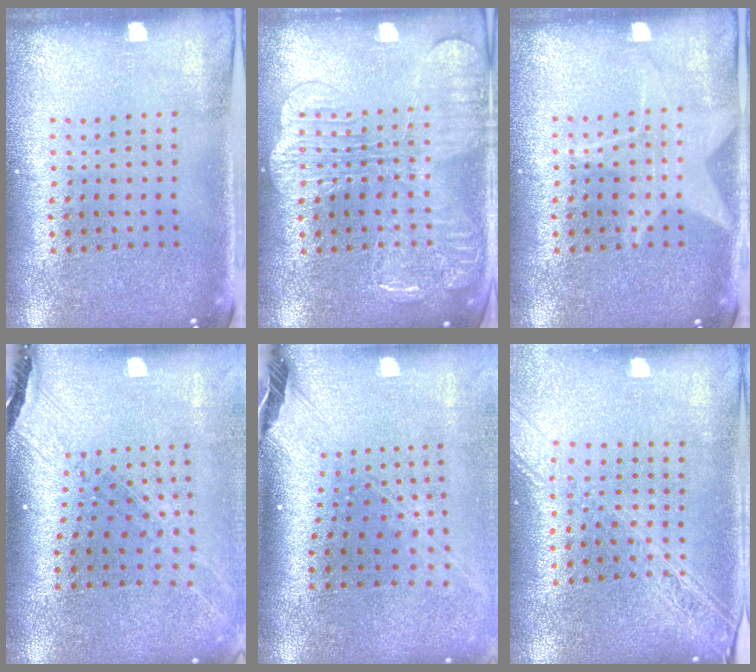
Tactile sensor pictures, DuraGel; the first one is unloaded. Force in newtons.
{"total": 2.4, "press": 2.3, "slide": 0.5}
{"total": 1.9, "press": 1.9, "slide": 0.2}
{"total": 1.5, "press": 1.4, "slide": 0.5}
{"total": 2.7, "press": 2.0, "slide": 1.9}
{"total": 2.3, "press": 1.9, "slide": 1.3}